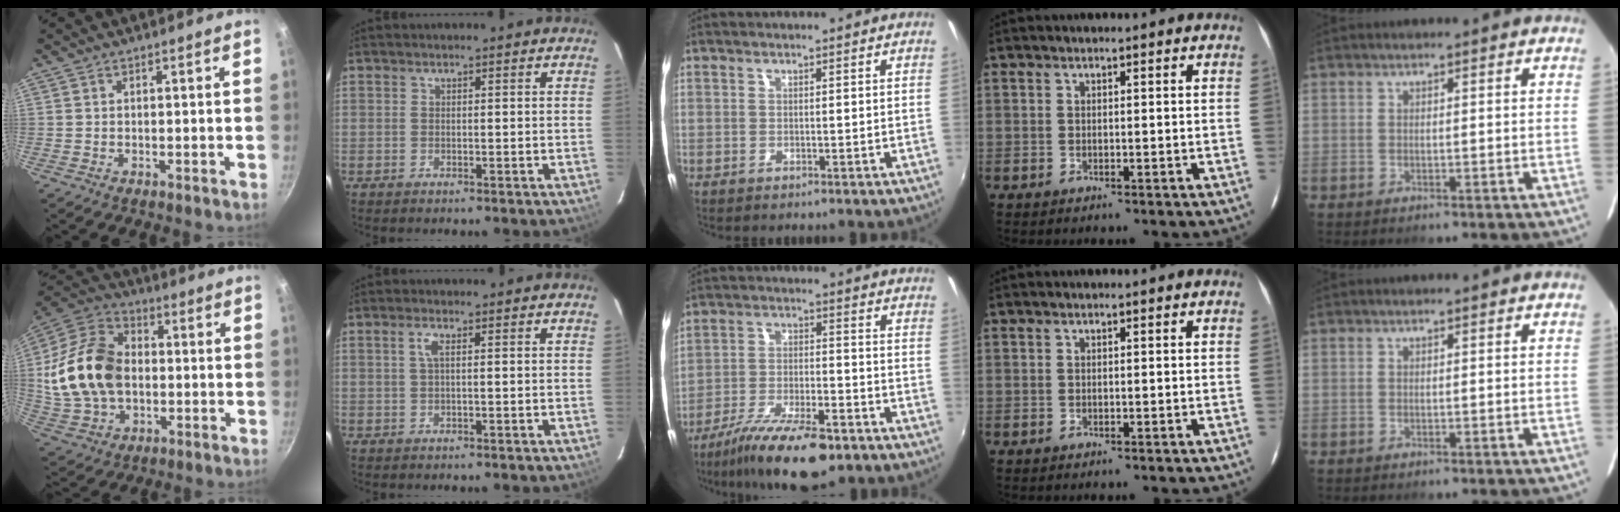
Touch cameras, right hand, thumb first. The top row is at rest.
{"thumb": {"total": 19.3, "force": [0.0, 13.6, 13.7], "torque": [-0.250, 0.025, 0.000]}, "index": {"total": 1.8, "force": [0.3, 0.2, 1.7], "torque": [-0.035, 0.005, 0.004]}, "middle": {"total": 15.3, "force": [-11.0, 4.4, 9.7], "torque": [-0.193, -0.035, -0.186]}}